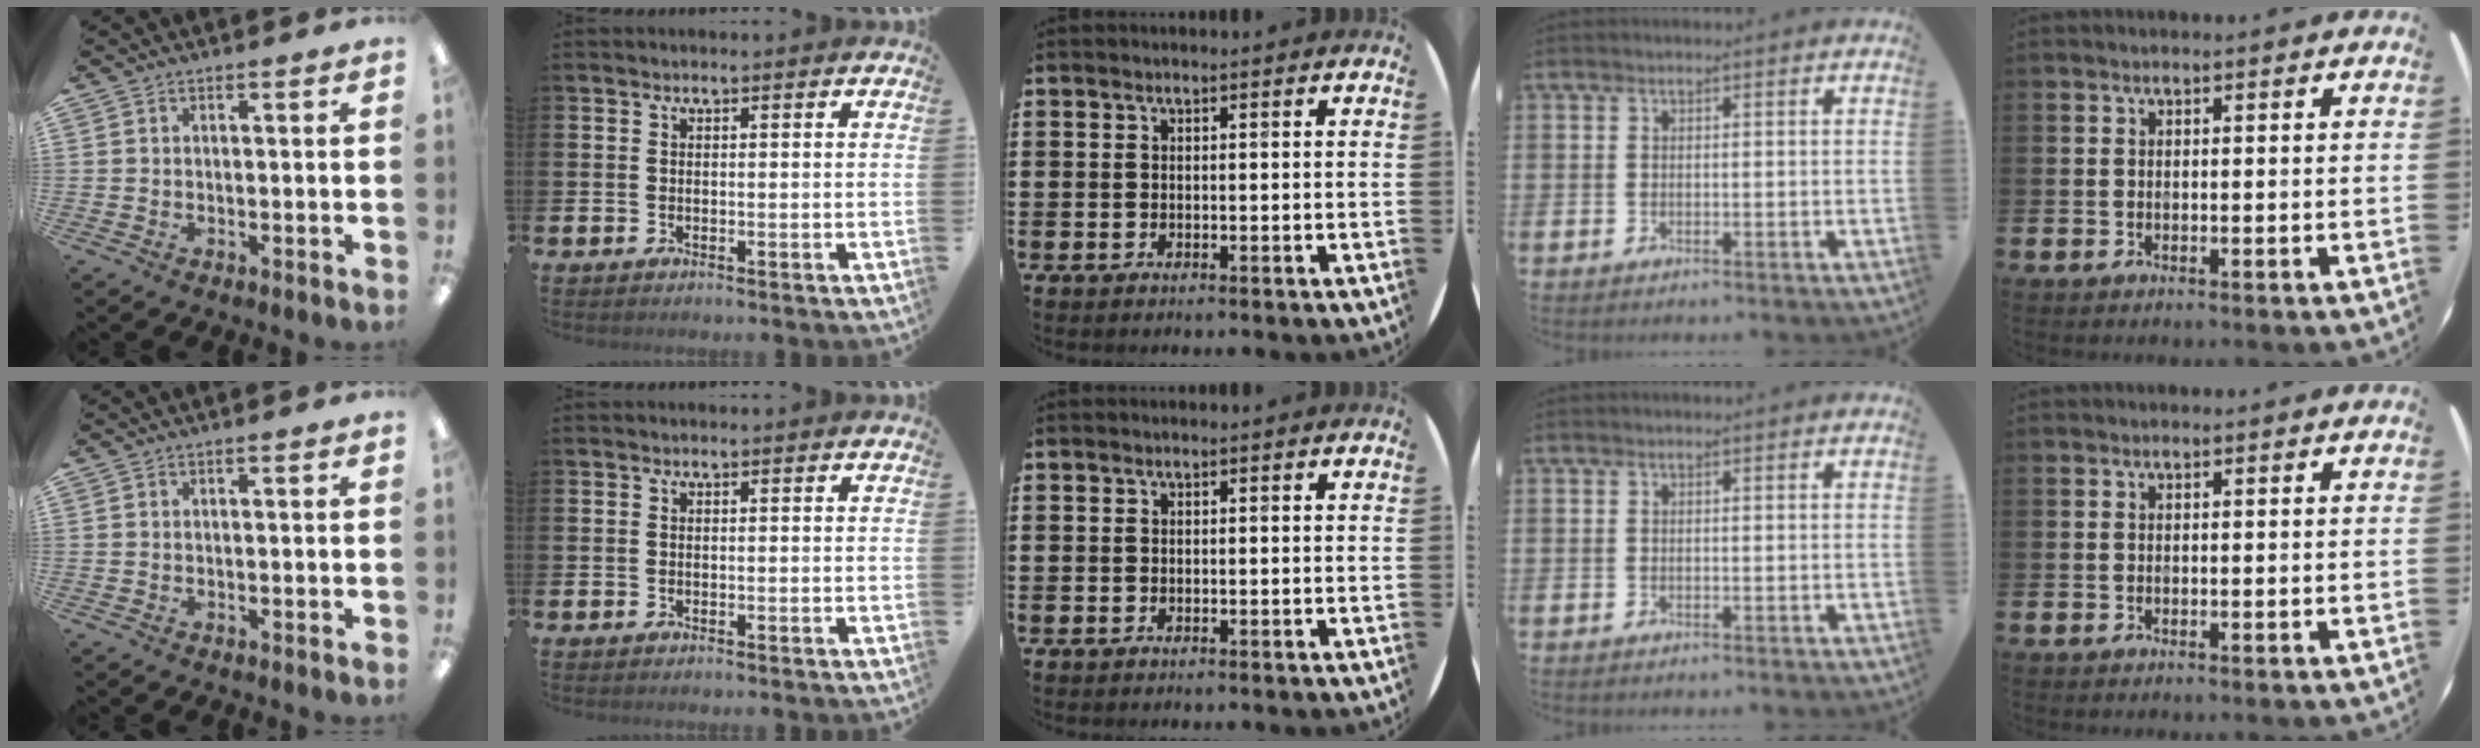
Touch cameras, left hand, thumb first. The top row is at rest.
{}